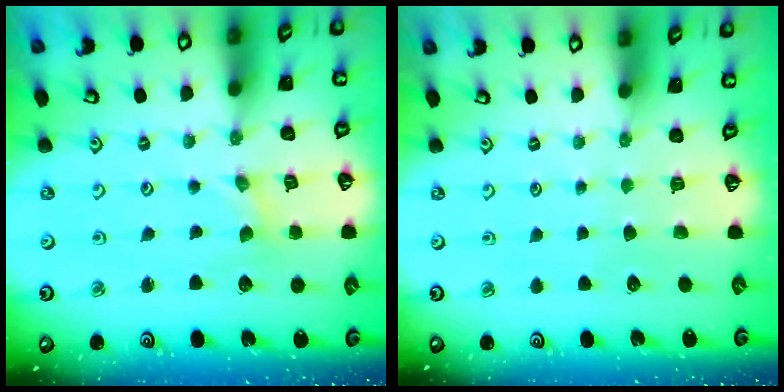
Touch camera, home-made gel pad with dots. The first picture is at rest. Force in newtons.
{"total": 0.0}